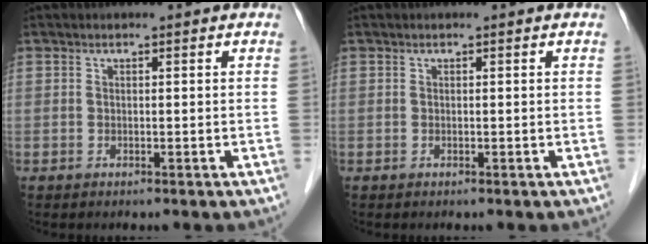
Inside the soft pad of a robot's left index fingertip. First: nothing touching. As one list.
[{"total": 0.0}]